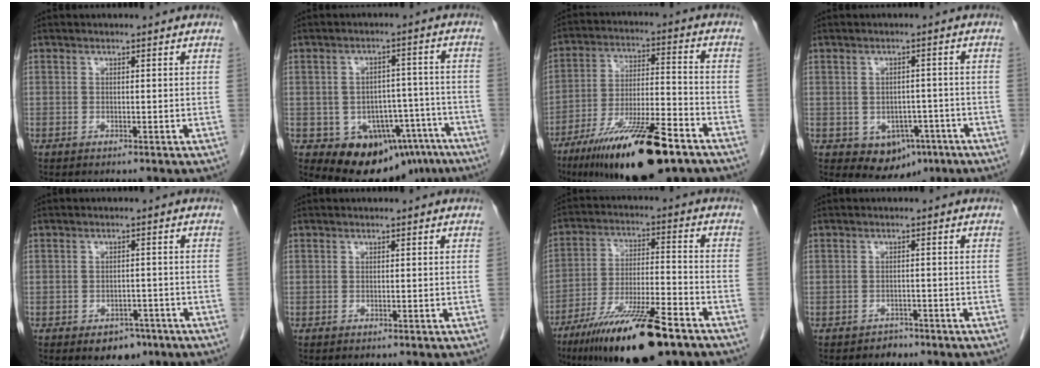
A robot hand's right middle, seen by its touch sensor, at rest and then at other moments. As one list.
[{"total": 13.7, "force": [-8.8, 8.7, 5.8], "torque": [-0.052, 0.034, -0.114]}, {"total": 19.0, "force": [-12.3, 3.2, 14.1], "torque": [-0.233, -0.026, -0.211]}, {"total": 6.1, "force": [-2.7, 4.5, 3.1], "torque": [-0.035, 0.005, -0.027]}, {"total": 4.2, "force": [-2.6, 2.6, 2.0], "torque": [-0.019, 0.004, -0.026]}, {"total": 0.0}, {"total": 17.5, "force": [-11.8, 2.7, 12.7], "torque": [-0.213, -0.027, -0.205]}, {"total": 1.6, "force": [-1.2, 1.0, 0.0], "torque": [-0.006, 0.004, -0.021]}]